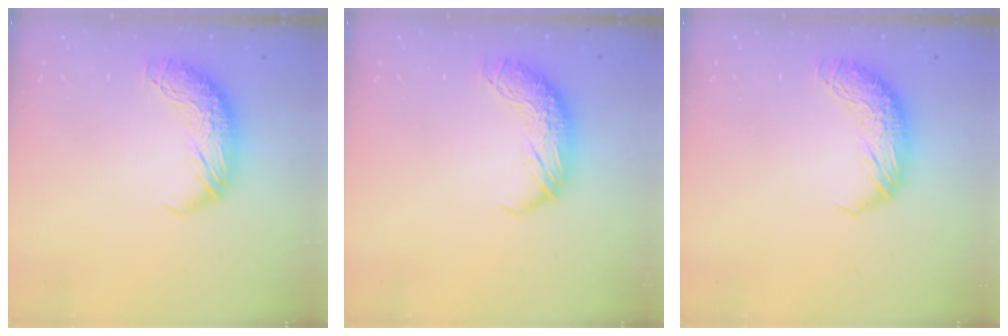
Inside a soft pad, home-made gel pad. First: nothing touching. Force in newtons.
{"total": 0.0}
{"total": 0.0}